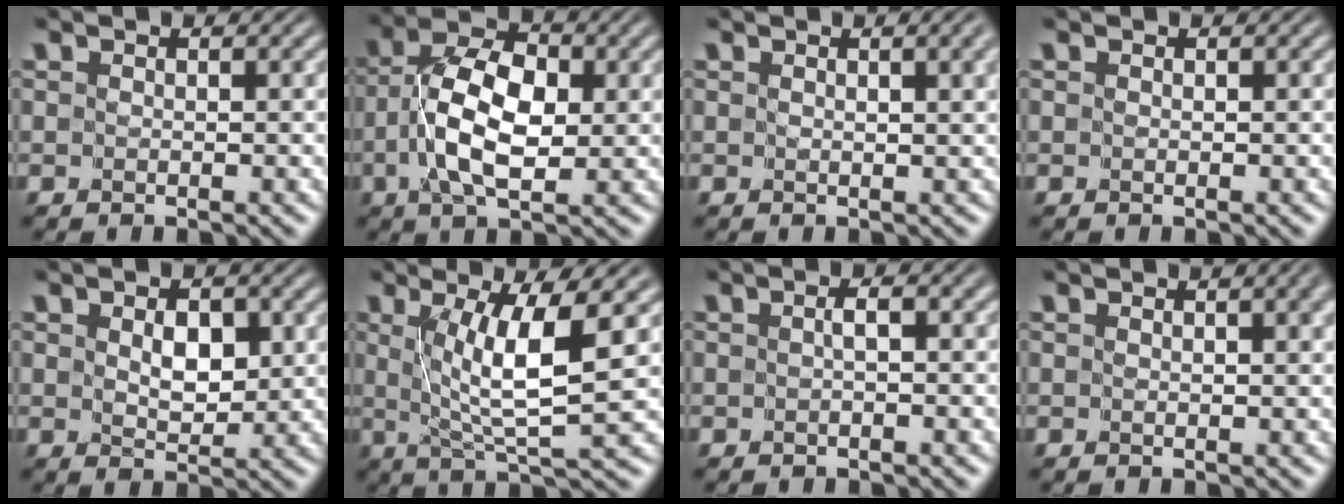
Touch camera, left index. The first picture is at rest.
{"total": 7.1, "force": [-0.5, 3.7, 6.1], "torque": [-0.114, 0.012, -0.016]}
{"total": 2.7, "force": [1.0, 0.7, 2.4], "torque": [-0.019, 0.005, 0.010]}
{"total": 0.0}
{"total": 2.6, "force": [0.7, 1.6, 2.0], "torque": [-0.038, -0.004, 0.017]}
{"total": 6.5, "force": [1.4, 0.9, 6.2], "torque": [-0.108, -0.006, 0.030]}
{"total": 0.9, "force": [-0.1, -0.2, 0.9], "torque": [-0.018, 0.002, 0.000]}
{"total": 1.3, "force": [0.4, 0.1, 1.2], "torque": [-0.014, 0.001, 0.005]}